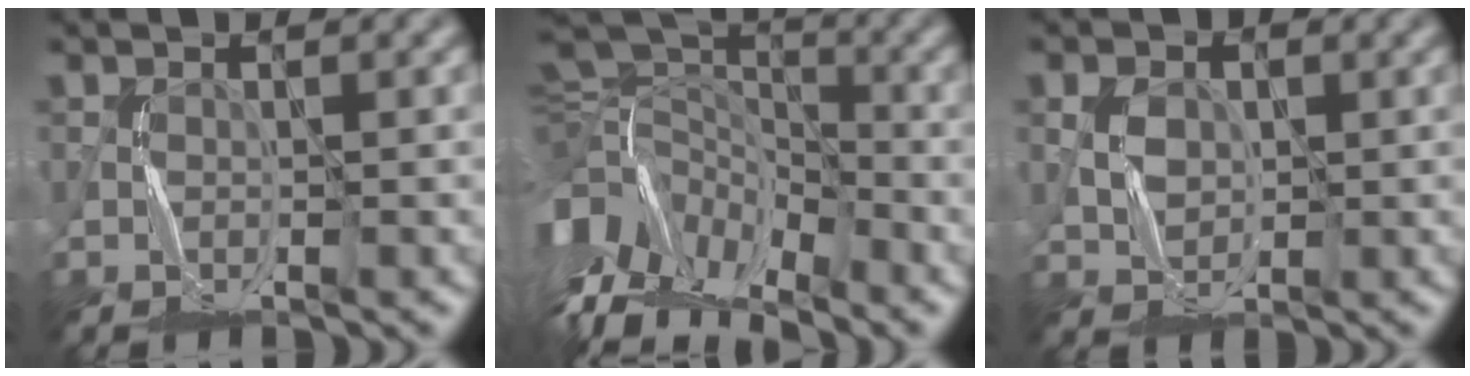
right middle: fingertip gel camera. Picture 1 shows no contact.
{"total": 12.5, "force": [-5.6, 6.7, 9.0], "torque": [-0.181, 0.009, -0.092]}
{"total": 2.0, "force": [0.4, 1.8, 0.8], "torque": [-0.016, -0.002, 0.007]}